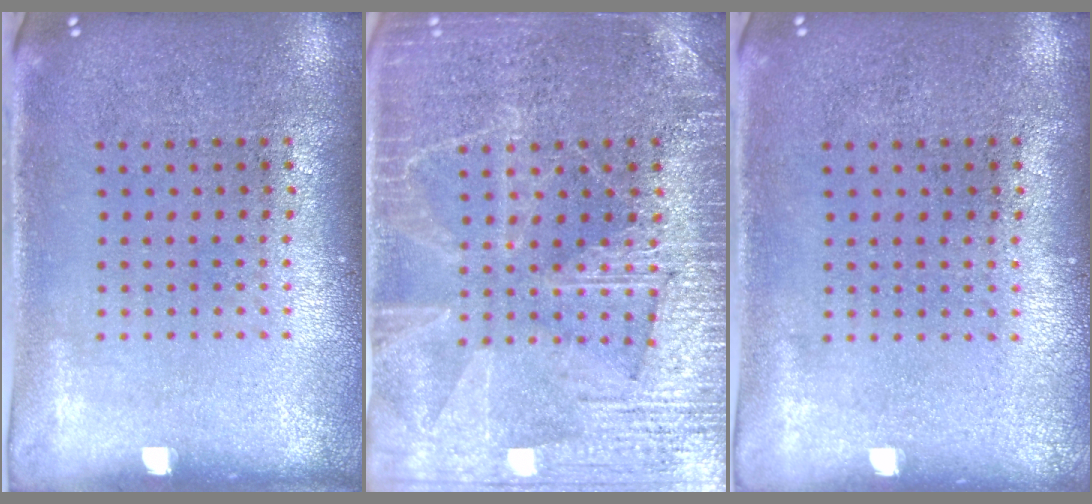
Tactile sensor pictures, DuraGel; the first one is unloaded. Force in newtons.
{"total": 3.7, "press": 3.6, "slide": 0.7}
{"total": 0.0}